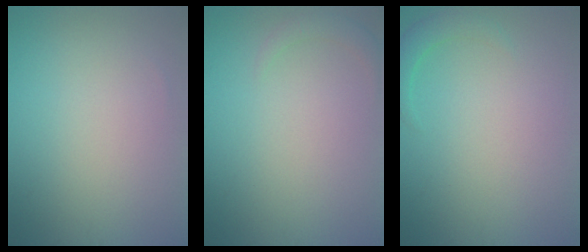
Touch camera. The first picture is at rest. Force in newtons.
{"total": 1.3, "press": 1.3, "slide": 0.2}
{"total": 1.6, "press": 1.6, "slide": 0.2}